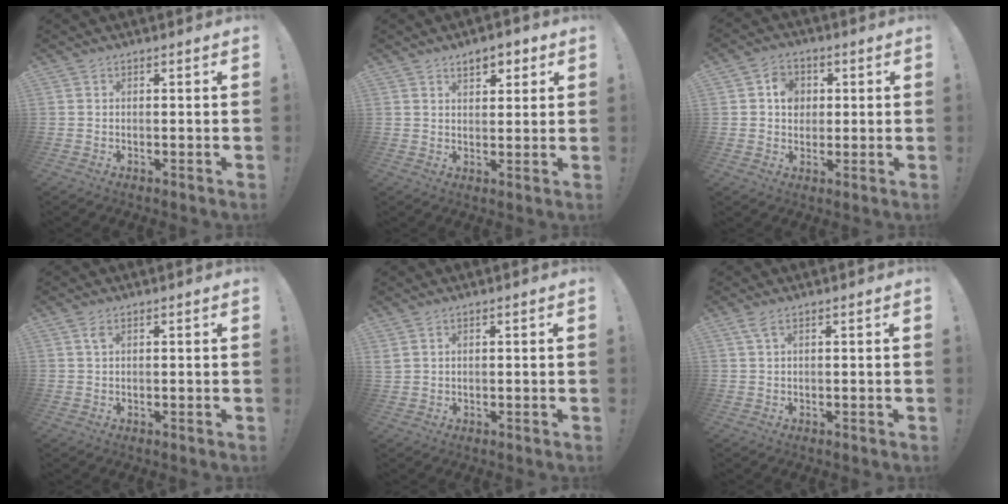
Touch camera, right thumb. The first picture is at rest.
{"total": 5.0, "force": [3.1, 2.8, 2.8], "torque": [-0.031, -0.008, 0.052]}
{"total": 6.2, "force": [1.2, 5.5, 2.5], "torque": [-0.028, 0.004, 0.020]}
{"total": 1.6, "force": [0.7, 0.5, 1.3], "torque": [-0.024, 0.001, 0.011]}
{"total": 1.6, "force": [0.9, 0.8, 1.0], "torque": [-0.022, 0.003, 0.018]}
{"total": 2.0, "force": [1.0, 0.3, 1.8], "torque": [-0.034, 0.000, 0.017]}